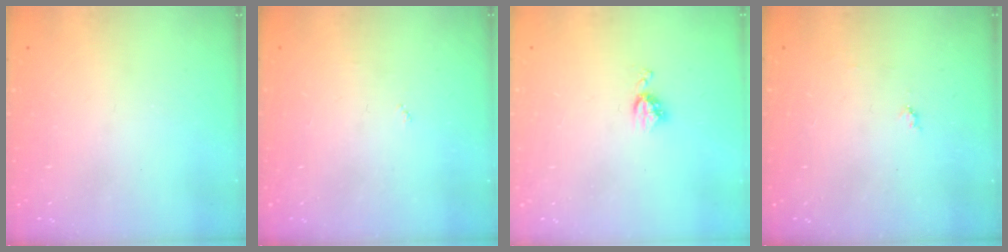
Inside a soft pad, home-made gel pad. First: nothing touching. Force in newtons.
{"total": 2.7, "press": 2.7, "slide": 0.4}
{"total": 5.0, "press": 4.9, "slide": 0.7}
{"total": 3.9, "press": 3.9, "slide": 0.4}